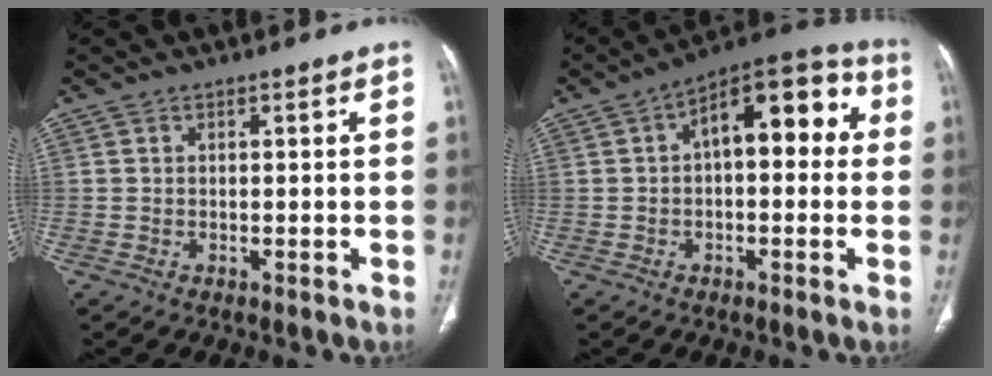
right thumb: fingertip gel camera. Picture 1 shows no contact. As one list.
[{"total": 14.4, "force": [2.2, 7.2, 12.2], "torque": [-0.134, 0.046, 0.023]}]